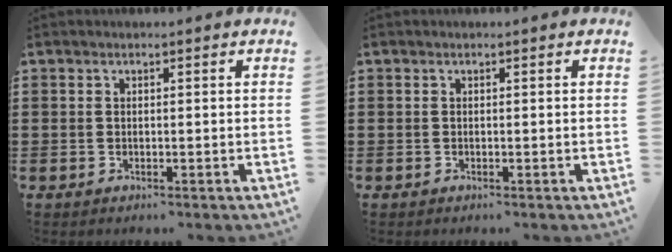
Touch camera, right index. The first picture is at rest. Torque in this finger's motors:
{"motor_torque": [0.50, 0.49, 0.03, 0.01]}